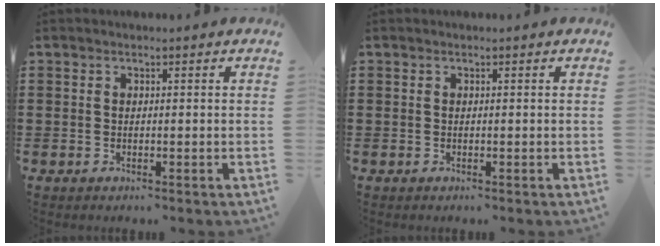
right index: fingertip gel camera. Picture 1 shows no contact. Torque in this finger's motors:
{"motor_torque": [0.37, 0.45, 0.01, -0.01]}